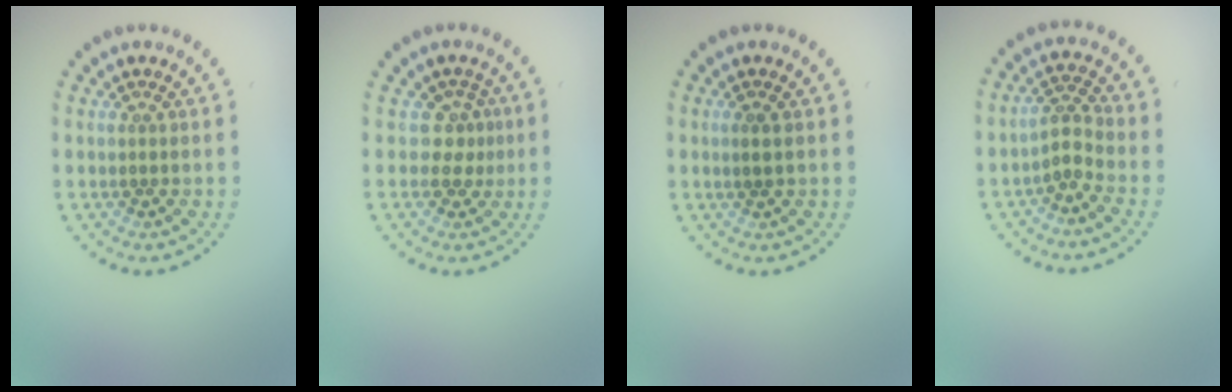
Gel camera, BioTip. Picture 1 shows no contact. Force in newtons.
{"total": 2.1, "press": 1.5, "slide": 1.5}
{"total": 0.8, "press": 0.8, "slide": 0.1}
{"total": 2.1, "press": 1.5, "slide": 1.4}